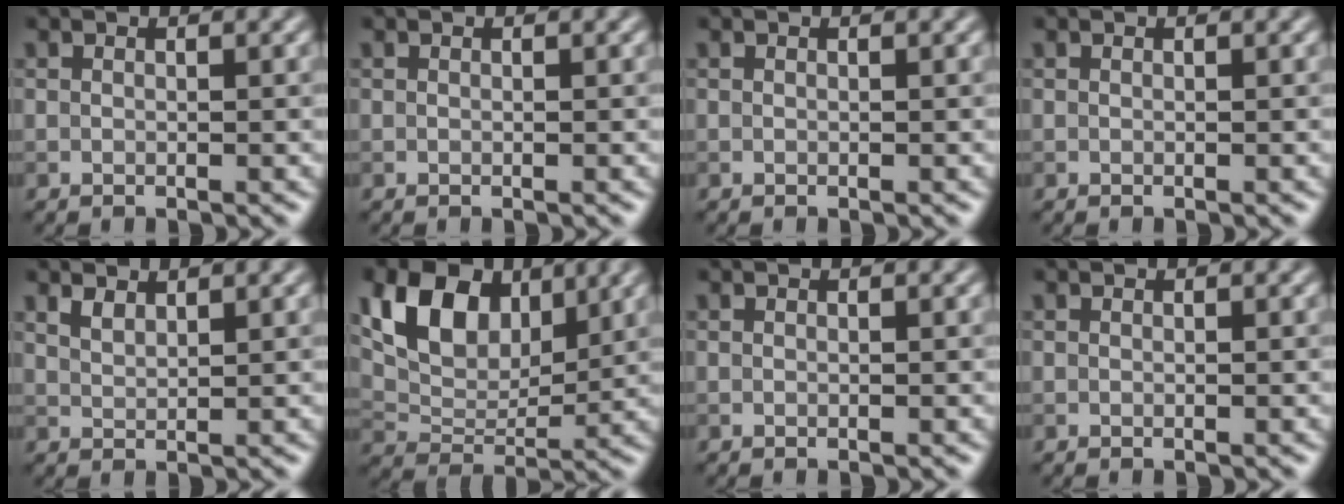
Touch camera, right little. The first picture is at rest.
{"total": 0.0}
{"total": 0.0}
{"total": 0.0}
{"total": 1.4, "force": [1.2, 0.4, 0.5], "torque": [-0.015, 0.001, 0.026]}
{"total": 8.3, "force": [3.9, 5.2, 5.1], "torque": [-0.098, -0.003, 0.070]}
{"total": 0.0}
{"total": 0.0}